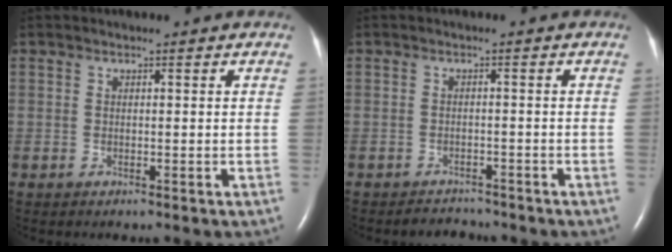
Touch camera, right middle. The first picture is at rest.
{"total": 2.1, "force": [-2.0, 0.4, -0.5], "torque": [0.005, -0.007, -0.028]}